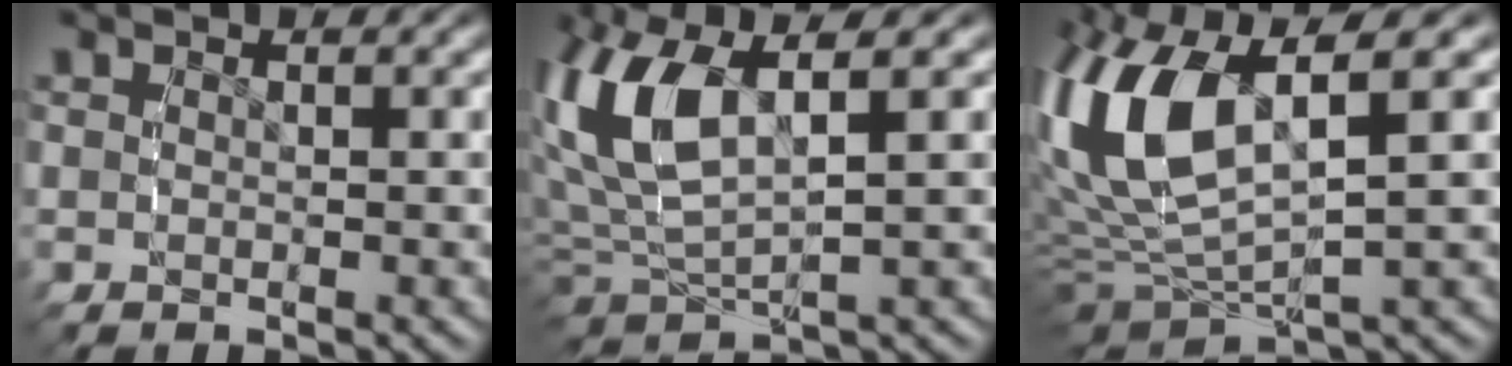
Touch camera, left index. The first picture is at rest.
{"total": 7.6, "force": [1.9, 4.7, 5.7], "torque": [-0.157, 0.001, 0.039]}
{"total": 9.2, "force": [1.4, 5.5, 7.2], "torque": [-0.187, -0.007, 0.031]}